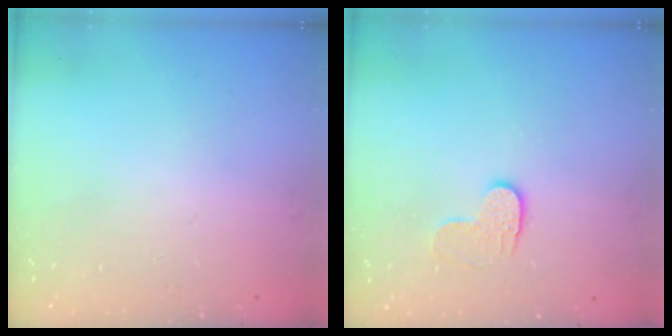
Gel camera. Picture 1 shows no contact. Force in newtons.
{"total": 5.7, "press": 5.7, "slide": 0.5}